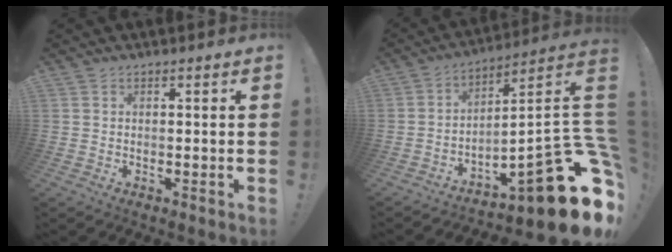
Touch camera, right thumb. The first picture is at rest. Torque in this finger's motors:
{"motor_torque": [2.97, 2.03, 0.98, -1.79, 0.43]}